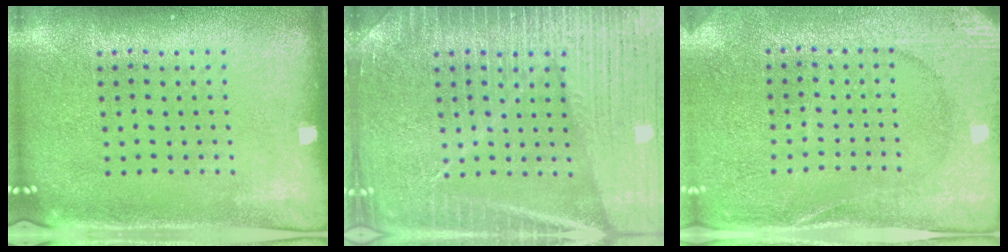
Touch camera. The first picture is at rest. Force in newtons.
{"total": 6.8, "press": 6.7, "slide": 1.0}
{"total": 2.7, "press": 2.6, "slide": 0.4}